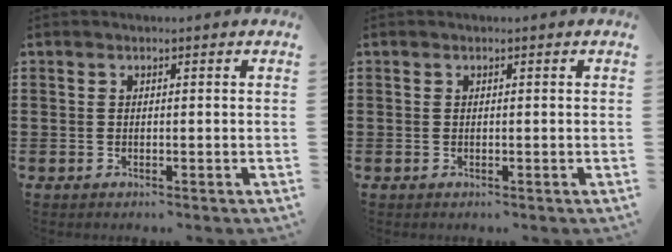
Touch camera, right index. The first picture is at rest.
{"total": 0.0}